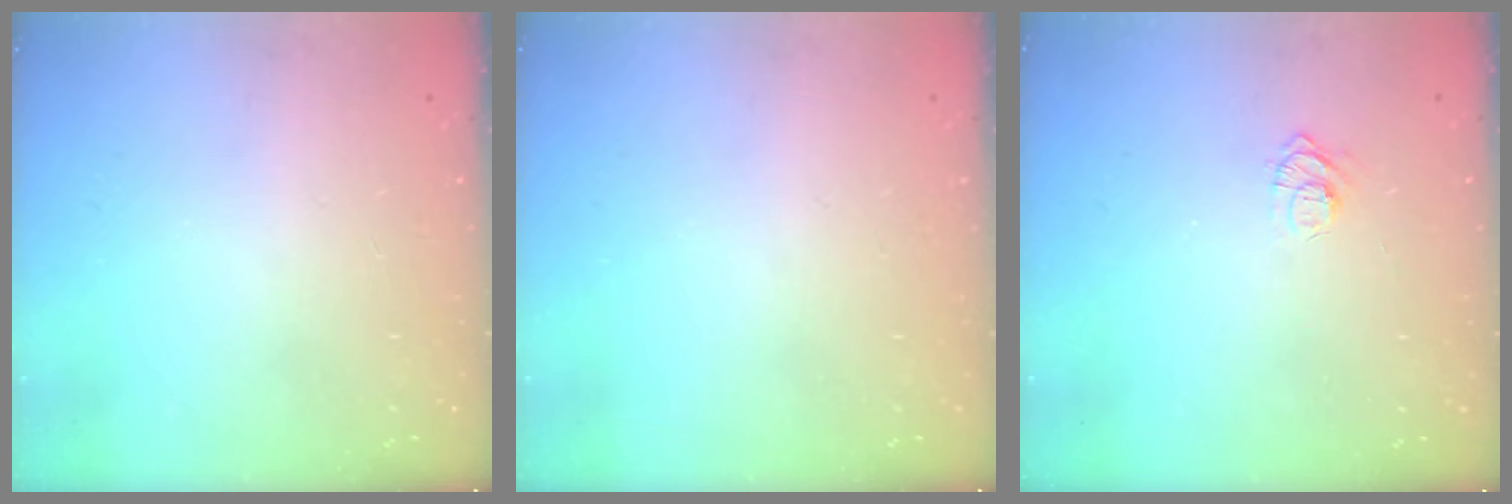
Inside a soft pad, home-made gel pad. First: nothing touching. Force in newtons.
{"total": 0.0}
{"total": 4.5, "press": 4.5, "slide": 0.5}